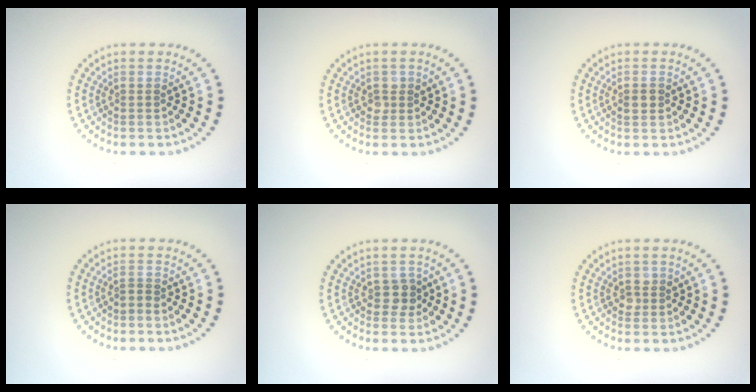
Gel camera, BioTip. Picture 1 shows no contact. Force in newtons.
{"total": 1.1, "press": 1.1, "slide": 0.2}
{"total": 1.0, "press": 1.0, "slide": 0.1}
{"total": 0.6, "press": 0.4, "slide": 0.5}
{"total": 1.4, "press": 1.4, "slide": 0.5}
{"total": 1.1, "press": 1.1, "slide": 0.2}